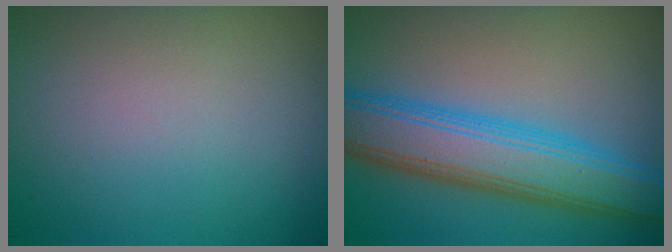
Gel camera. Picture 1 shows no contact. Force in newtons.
{"total": 7.8, "press": 7.8, "slide": 0.1}